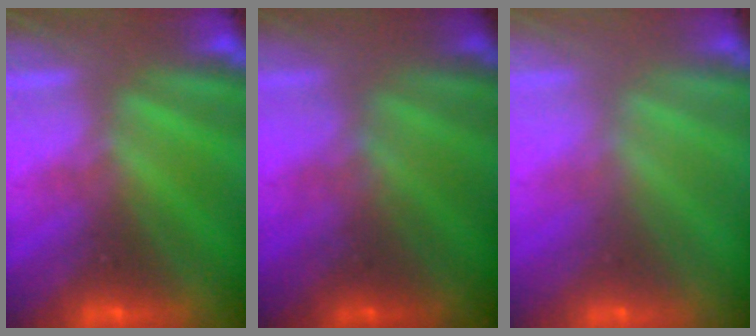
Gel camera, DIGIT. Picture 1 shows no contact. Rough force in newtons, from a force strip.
{"total": 1.5}
{"total": 2.4}